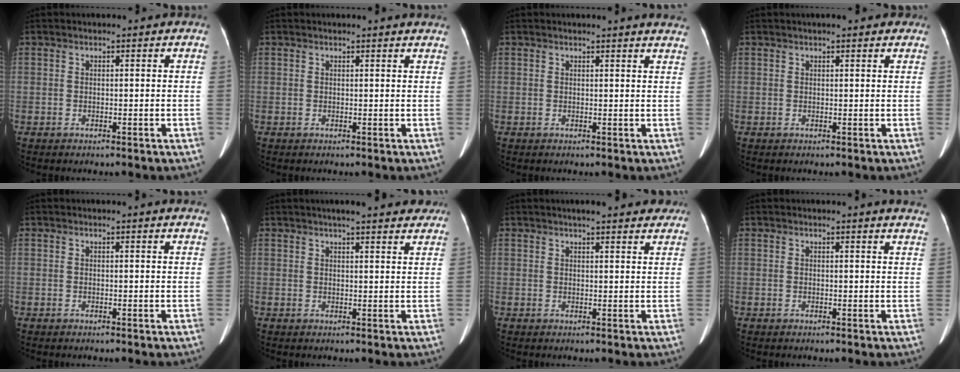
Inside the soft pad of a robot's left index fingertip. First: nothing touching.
{"total": 2.6, "force": [2.5, -0.1, 0.7], "torque": [-0.013, -0.002, 0.014]}
{"total": 5.9, "force": [5.6, 0.0, 1.8], "torque": [-0.017, -0.011, 0.035]}
{"total": 3.7, "force": [2.9, 0.8, 2.2], "torque": [-0.021, 0.020, 0.032]}
{"total": 2.2, "force": [2.2, -0.1, 0.6], "torque": [-0.014, -0.002, 0.012]}
{"total": 12.3, "force": [10.7, 2.0, 5.7], "torque": [-0.062, 0.017, 0.120]}
{"total": 10.2, "force": [8.8, 1.9, 4.8], "torque": [-0.048, 0.013, 0.095]}
{"total": 5.7, "force": [5.4, 0.0, 1.8], "torque": [-0.016, -0.013, 0.032]}